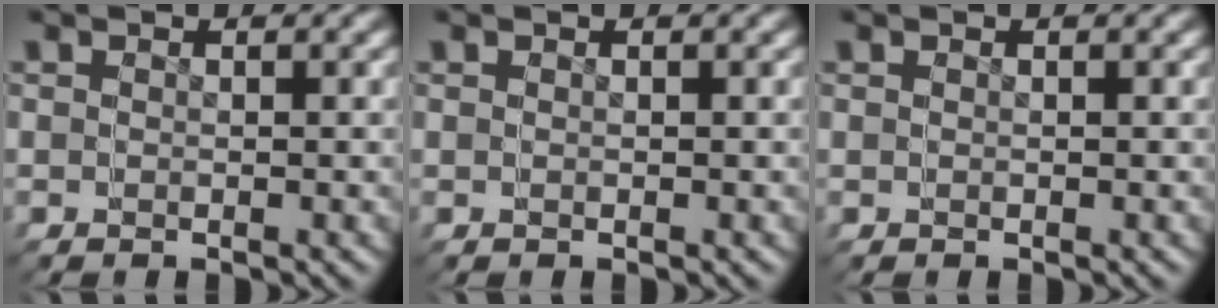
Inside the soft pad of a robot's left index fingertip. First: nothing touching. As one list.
[{"total": 0.0}, {"total": 0.0}]